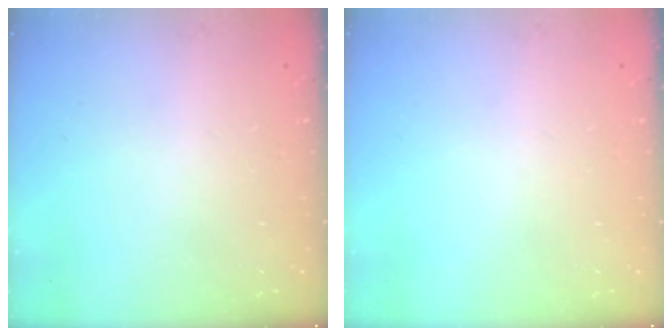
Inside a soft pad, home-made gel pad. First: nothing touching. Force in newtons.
{"total": 0.0}